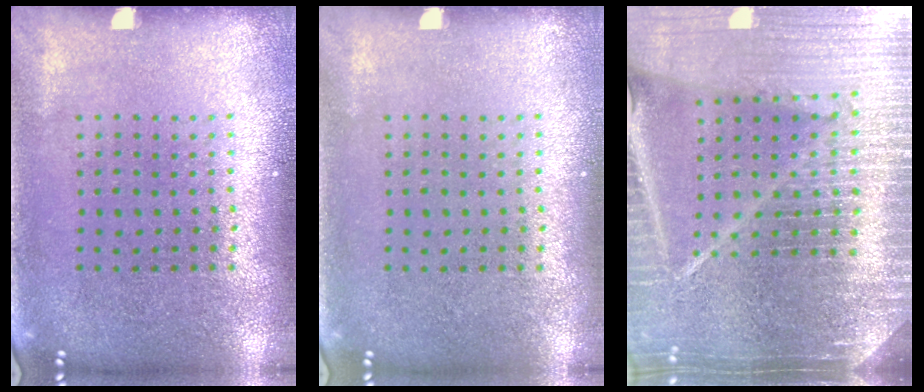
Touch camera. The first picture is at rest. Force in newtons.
{"total": 0.0}
{"total": 6.2, "press": 5.4, "slide": 3.1}